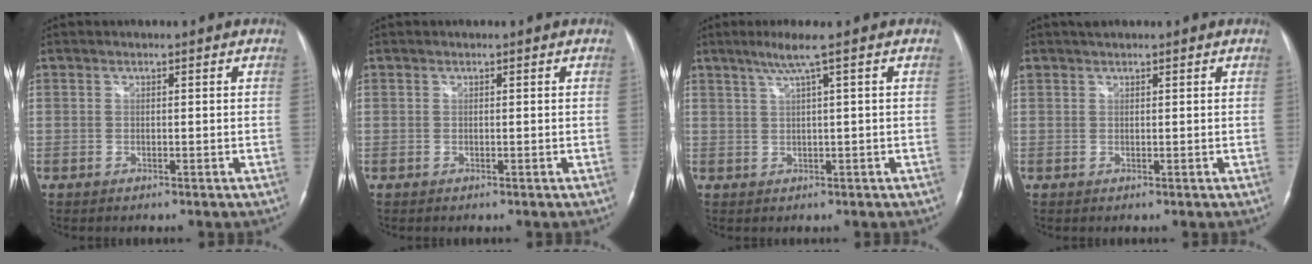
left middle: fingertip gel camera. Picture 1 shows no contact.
{"total": 0.0}
{"total": 3.7, "force": [1.9, -1.0, 3.1], "torque": [-0.066, 0.003, 0.040]}
{"total": 1.5, "force": [1.3, 0.5, 0.6], "torque": [-0.017, 0.018, 0.025]}